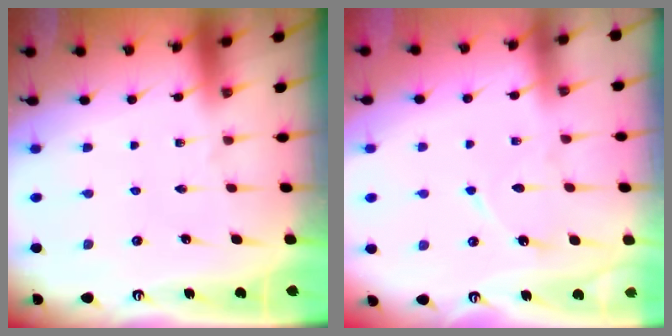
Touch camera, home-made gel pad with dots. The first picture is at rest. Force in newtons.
{"total": 6.7, "press": 6.7, "slide": 0.7}